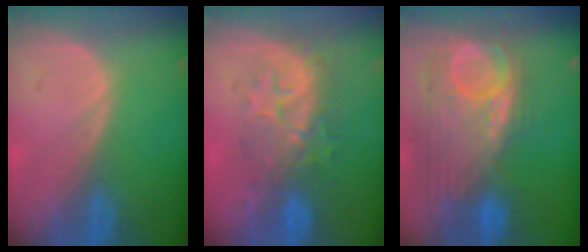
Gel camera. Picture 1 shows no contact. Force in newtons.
{"total": 8.4, "press": 8.2, "slide": 2.0}
{"total": 12.0, "press": 10.4, "slide": 6.0}